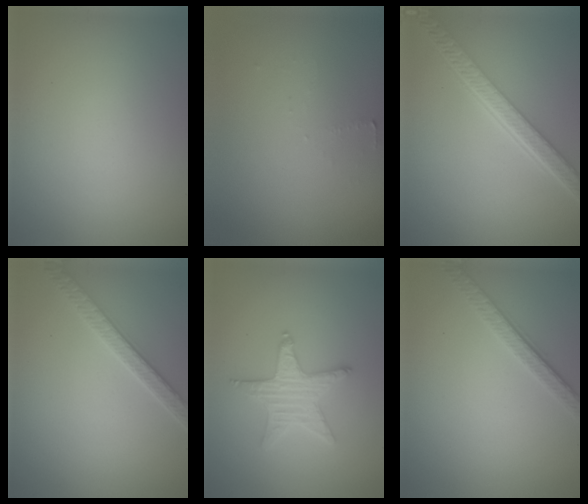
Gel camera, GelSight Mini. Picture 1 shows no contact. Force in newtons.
{"total": 0.9, "press": 0.8, "slide": 0.3}
{"total": 5.4, "press": 4.1, "slide": 3.5}
{"total": 2.8, "press": 2.8, "slide": 0.6}
{"total": 3.1, "press": 3.0, "slide": 0.6}
{"total": 2.6, "press": 2.0, "slide": 1.7}